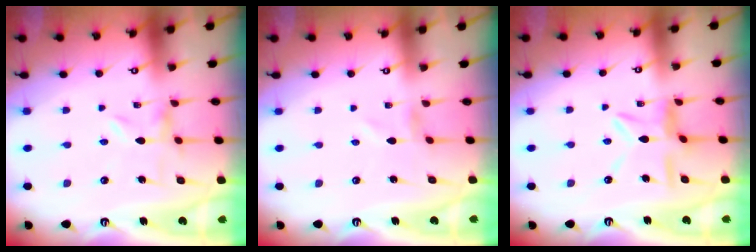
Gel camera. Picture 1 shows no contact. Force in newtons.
{"total": 0.7, "press": 0.7, "slide": 0.2}
{"total": 8.1, "press": 8.1, "slide": 0.7}